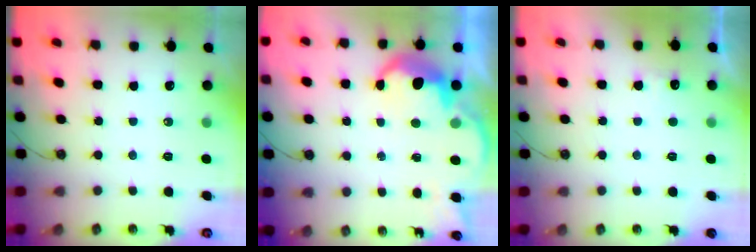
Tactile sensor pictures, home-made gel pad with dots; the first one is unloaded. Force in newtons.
{"total": 8.0, "press": 8.0, "slide": 0.6}
{"total": 5.2, "press": 5.0, "slide": 1.3}